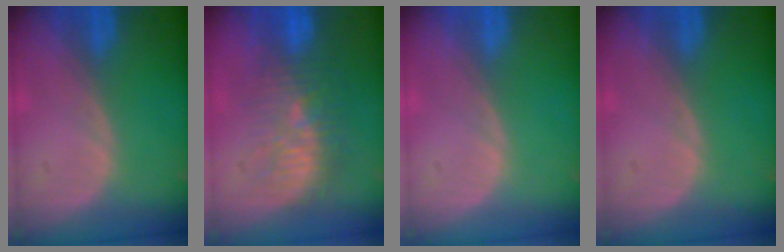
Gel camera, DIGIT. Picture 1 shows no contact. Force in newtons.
{"total": 9.5, "press": 9.1, "slide": 2.7}
{"total": 0.0}
{"total": 0.0}